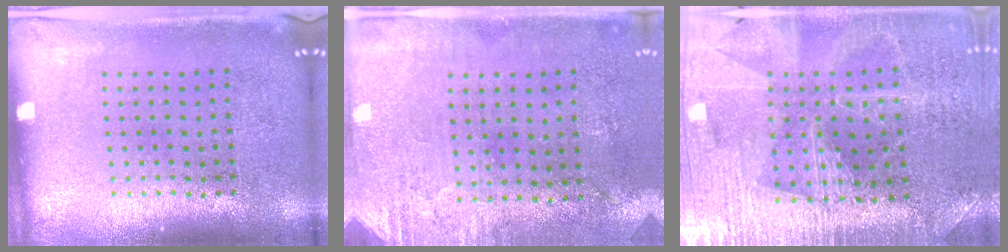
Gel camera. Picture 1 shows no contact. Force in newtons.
{"total": 2.8, "press": 2.4, "slide": 1.5}
{"total": 3.0, "press": 2.9, "slide": 0.5}